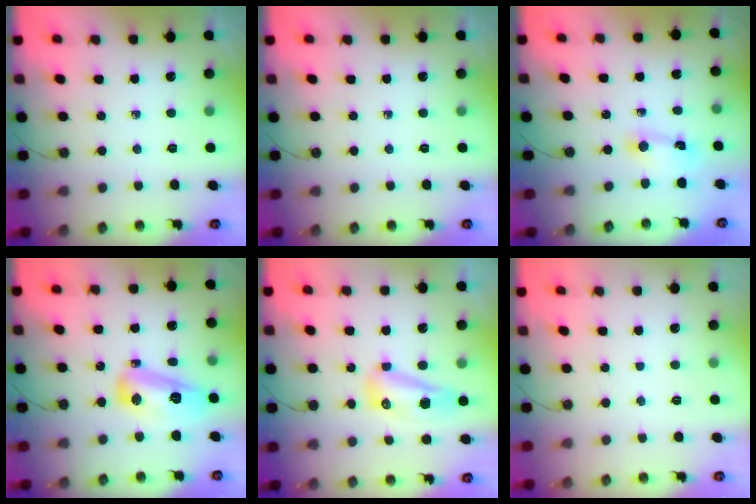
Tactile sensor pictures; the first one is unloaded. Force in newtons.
{"total": 0.0}
{"total": 2.4, "press": 2.4, "slide": 0.3}
{"total": 13.8, "press": 13.4, "slide": 3.2}
{"total": 8.5, "press": 8.4, "slide": 1.1}
{"total": 0.9, "press": 0.9, "slide": 0.0}